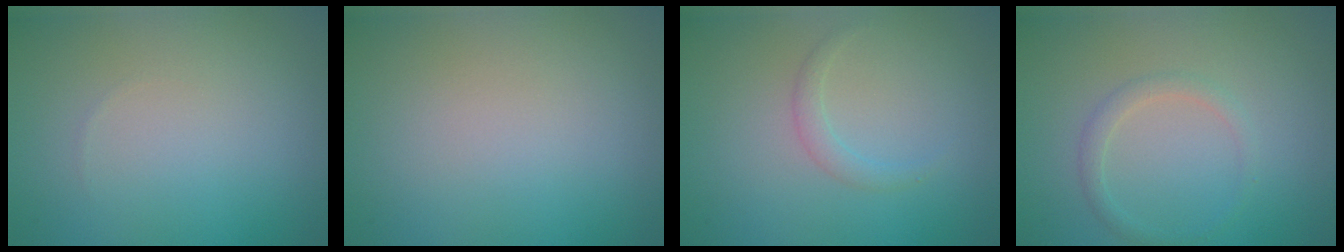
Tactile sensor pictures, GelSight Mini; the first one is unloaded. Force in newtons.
{"total": 0.0}
{"total": 1.1, "press": 1.1, "slide": 0.1}
{"total": 1.5, "press": 1.5, "slide": 0.2}